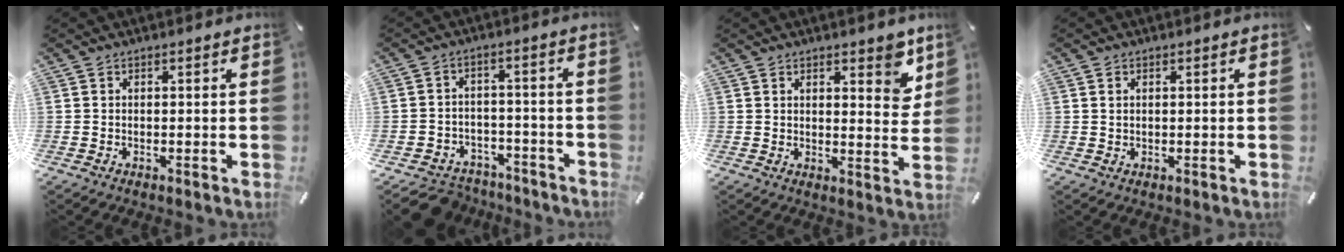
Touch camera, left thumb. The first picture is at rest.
{"total": 6.0, "force": [-4.3, 4.0, 1.1], "torque": [-0.023, 0.027, -0.081]}
{"total": 6.0, "force": [4.4, 2.8, 3.0], "torque": [-0.021, -0.030, 0.071]}
{"total": 1.0, "force": [0.3, 0.8, 0.5], "torque": [-0.010, 0.004, 0.006]}